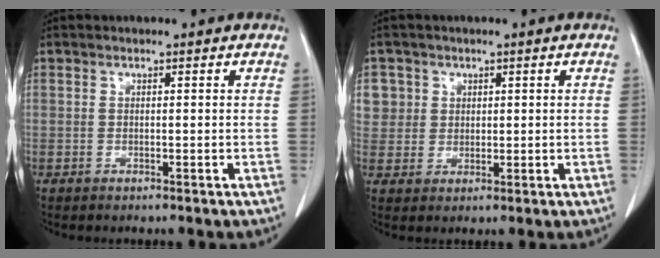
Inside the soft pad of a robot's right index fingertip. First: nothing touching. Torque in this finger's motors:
{"motor_torque": [-0.13, 0.14, -0.03, 0.00]}